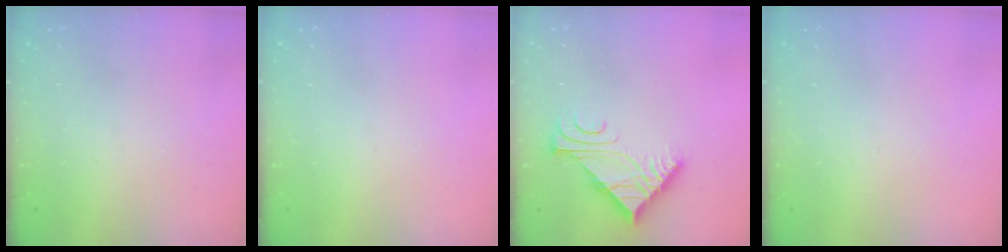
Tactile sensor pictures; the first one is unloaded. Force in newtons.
{"total": 0.0}
{"total": 7.3, "press": 7.3, "slide": 0.6}
{"total": 0.0}